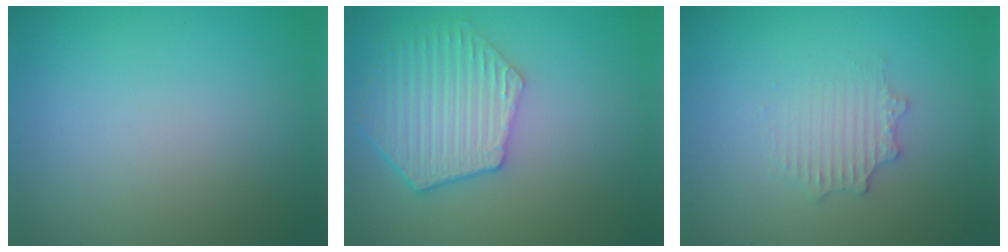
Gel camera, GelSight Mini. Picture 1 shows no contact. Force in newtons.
{"total": 5.7, "press": 4.7, "slide": 3.3}
{"total": 2.2, "press": 2.2, "slide": 0.4}